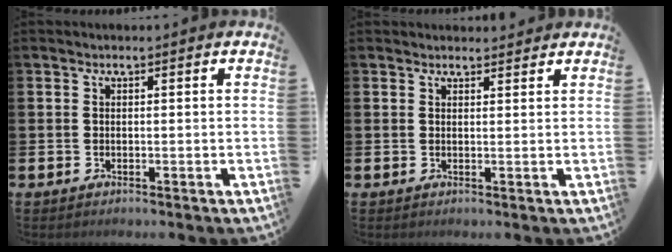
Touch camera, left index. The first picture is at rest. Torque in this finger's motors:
{"motor_torque": [0.27, -0.42, 0.05, 0.02]}